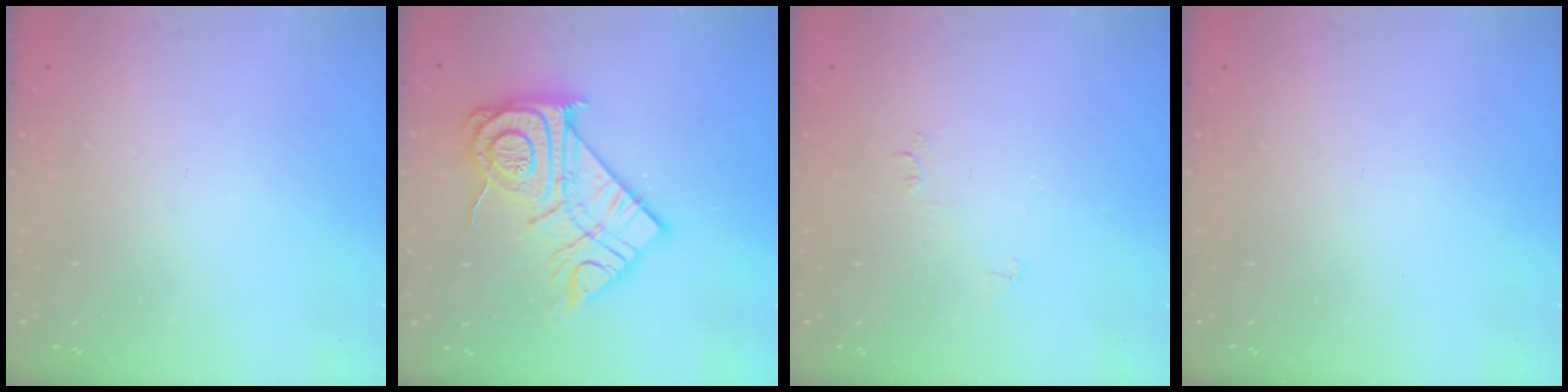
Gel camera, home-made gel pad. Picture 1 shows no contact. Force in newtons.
{"total": 19.5, "press": 19.4, "slide": 1.6}
{"total": 3.8, "press": 3.8, "slide": 0.5}
{"total": 0.0}